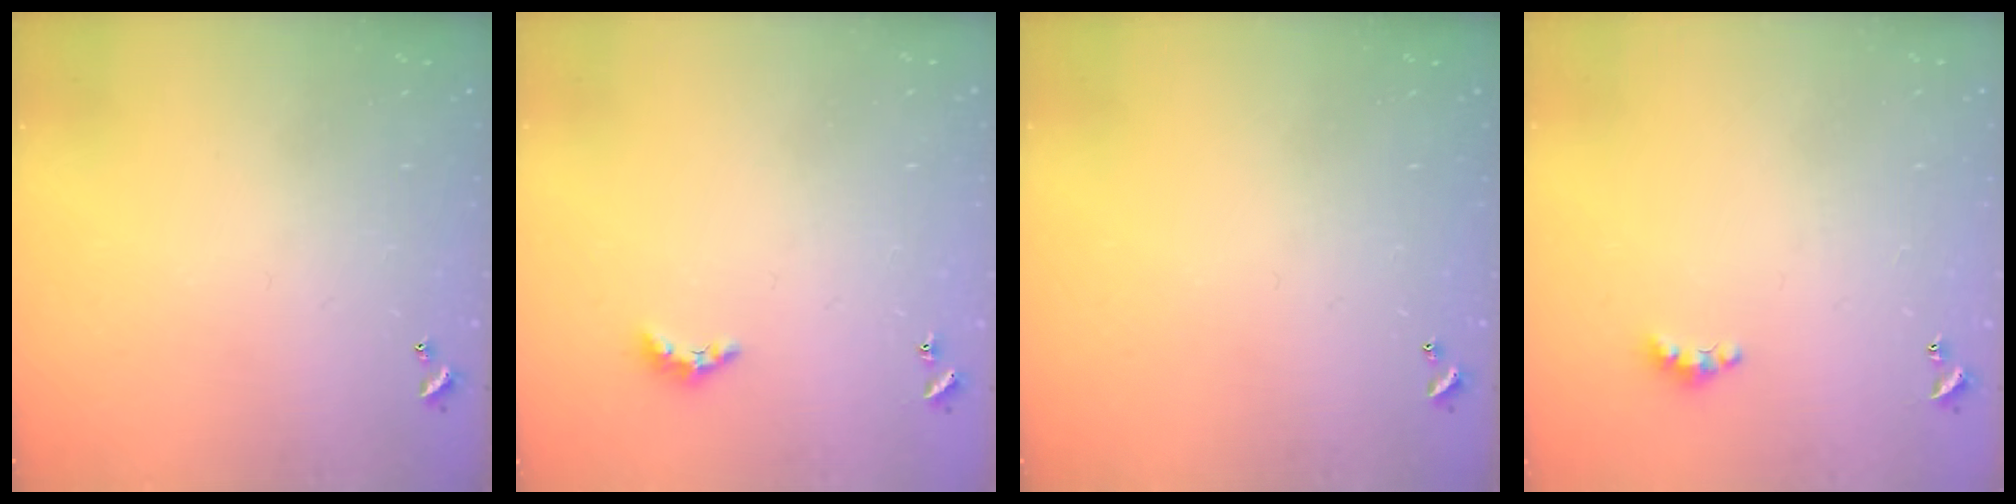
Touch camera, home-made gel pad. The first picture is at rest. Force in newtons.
{"total": 3.4, "press": 3.3, "slide": 0.7}
{"total": 0.0}
{"total": 2.8, "press": 2.8, "slide": 0.6}